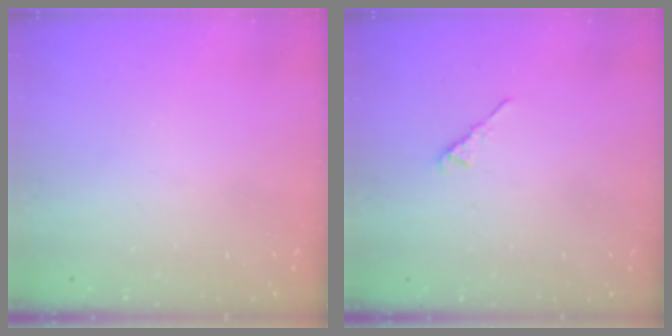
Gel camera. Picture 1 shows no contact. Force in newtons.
{"total": 3.1, "press": 3.0, "slide": 0.8}